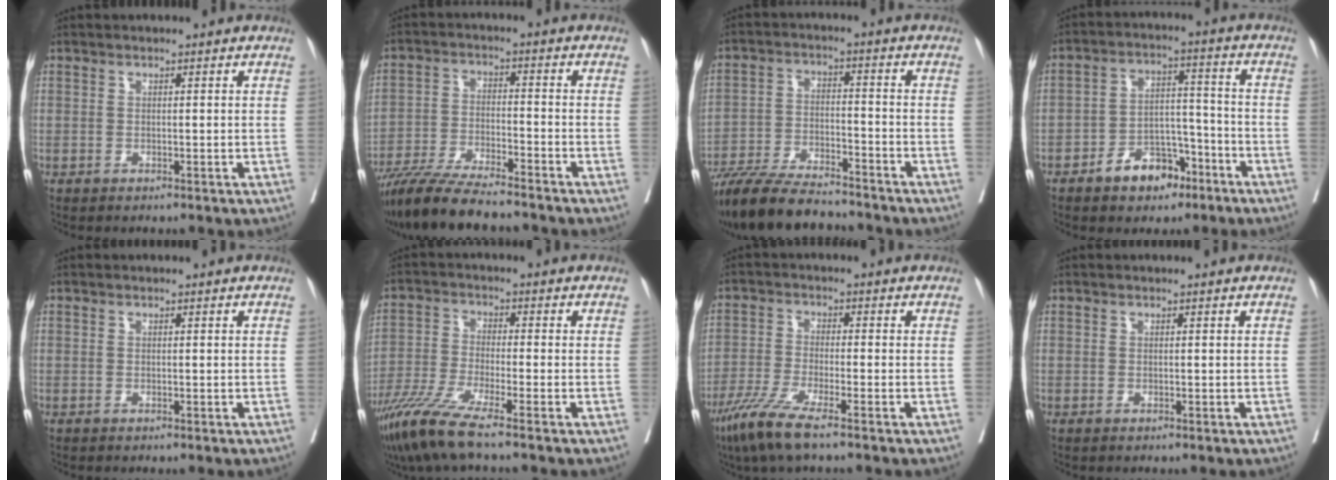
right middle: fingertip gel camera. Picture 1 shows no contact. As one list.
[{"total": 12.7, "force": [-11.1, 1.1, 6.1], "torque": [-0.103, -0.025, -0.189]}, {"total": 14.9, "force": [-13.2, 2.4, 6.5], "torque": [-0.117, -0.017, -0.223]}, {"total": 8.0, "force": [-5.1, 4.6, 4.1], "torque": [-0.062, 0.024, -0.081]}, {"total": 0.0}, {"total": 8.2, "force": [-6.1, -0.5, 5.5], "torque": [-0.115, -0.032, -0.122]}, {"total": 7.6, "force": [-5.3, 0.2, 5.4], "torque": [-0.115, -0.023, -0.108]}, {"total": 0.0}]